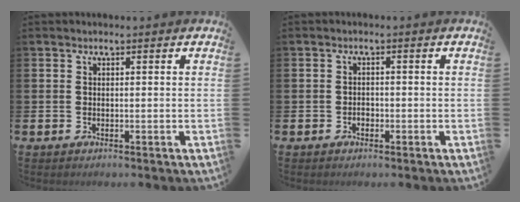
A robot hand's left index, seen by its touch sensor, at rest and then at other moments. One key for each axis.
{"total": 1.1, "fx": -0.5, "fy": 0.8, "fz": 0.4, "tx": -0.002, "ty": -0.001, "tz": -0.013}